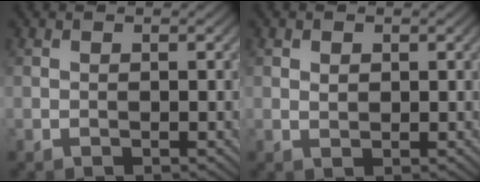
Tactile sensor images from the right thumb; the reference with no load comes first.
{"total": 0.9, "force": [0.3, 0.7, 0.5], "torque": [-0.012, -0.002, 0.007]}